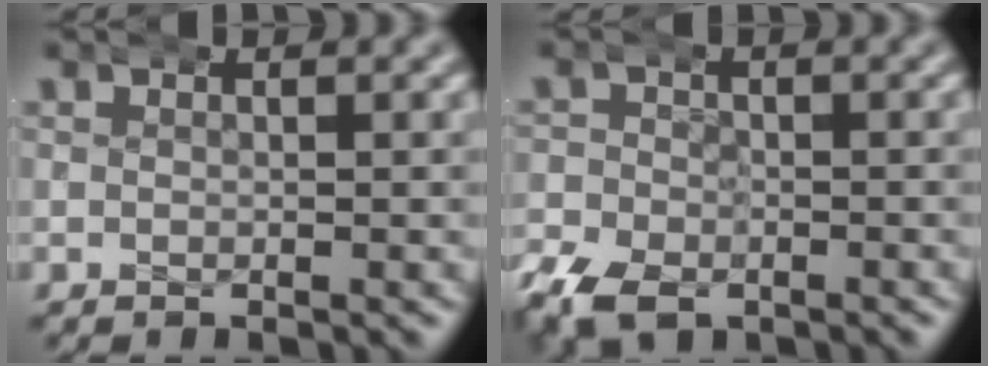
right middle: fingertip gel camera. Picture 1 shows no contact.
{"total": 4.7, "force": [-3.2, 3.0, 1.7], "torque": [-0.024, -0.014, -0.048]}